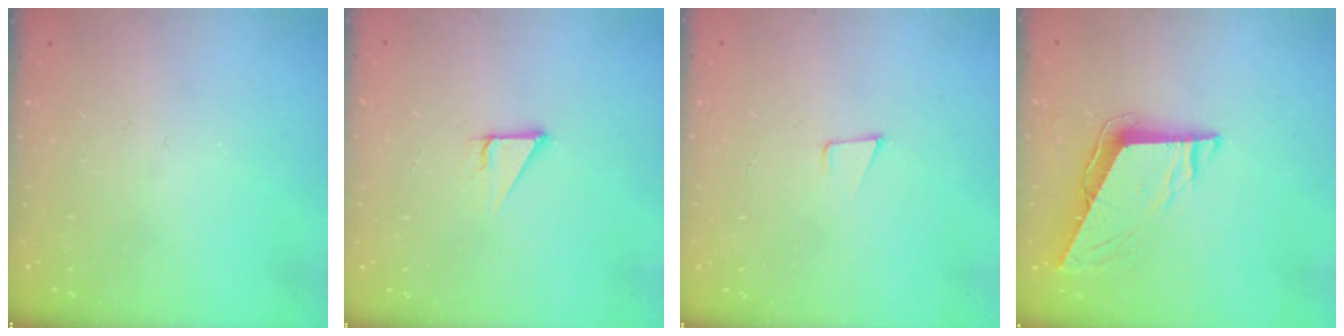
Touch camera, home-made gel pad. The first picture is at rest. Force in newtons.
{"total": 2.8, "press": 2.8, "slide": 0.2}
{"total": 5.0, "press": 4.2, "slide": 2.8}
{"total": 9.7, "press": 9.7, "slide": 1.2}